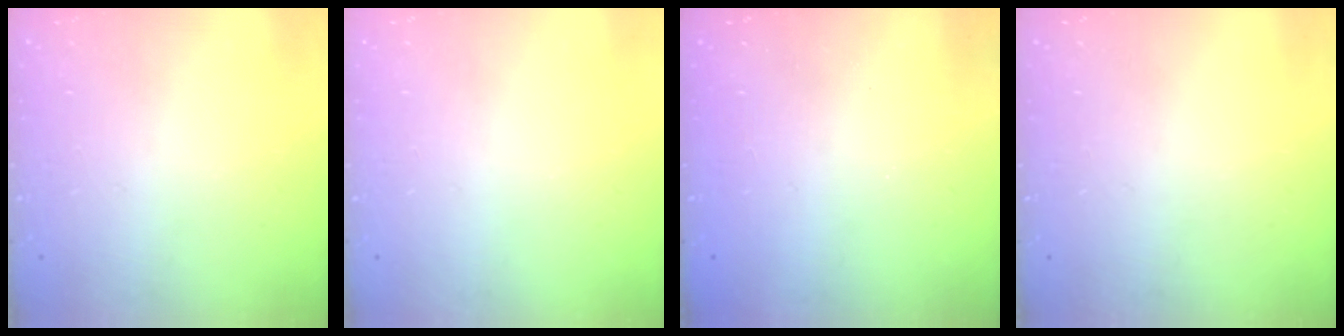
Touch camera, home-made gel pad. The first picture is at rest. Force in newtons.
{"total": 0.0}
{"total": 2.4, "press": 2.2, "slide": 0.8}
{"total": 0.0}